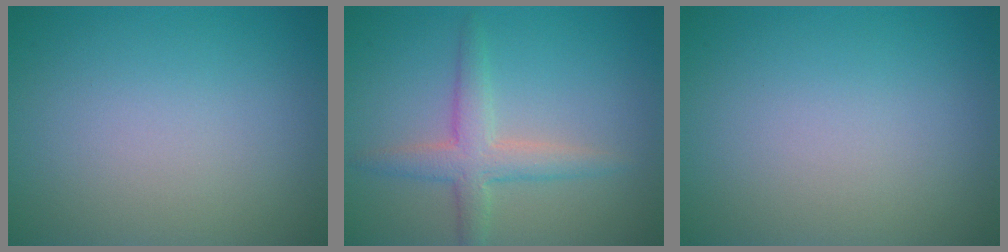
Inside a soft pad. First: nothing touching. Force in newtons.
{"total": 3.2, "press": 3.2, "slide": 0.1}
{"total": 0.0}